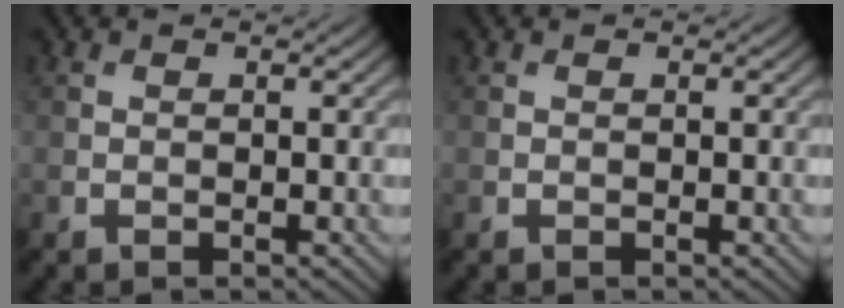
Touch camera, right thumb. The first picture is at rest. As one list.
[{"total": 0.0}]